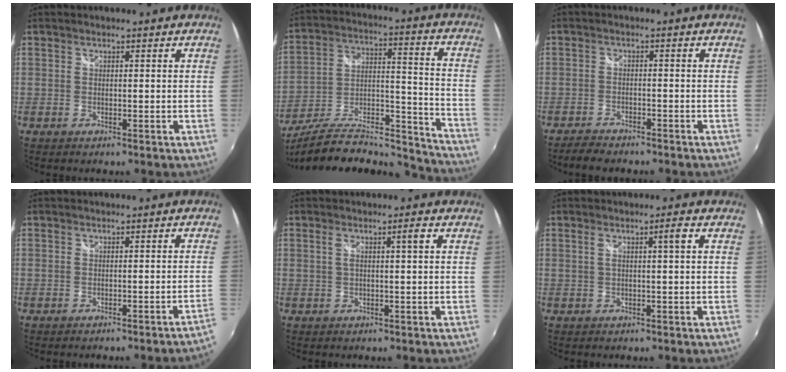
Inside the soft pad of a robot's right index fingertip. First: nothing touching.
{"total": 24.3, "force": [-21.4, 5.6, 10.0], "torque": [-0.159, -0.001, -0.317]}
{"total": 4.6, "force": [-4.1, 1.4, 1.4], "torque": [-0.048, -0.002, -0.072]}
{"total": 2.3, "force": [-2.0, -0.4, 1.1], "torque": [-0.025, -0.002, -0.026]}
{"total": 2.1, "force": [0.2, -0.2, 2.1], "torque": [-0.034, 0.005, 0.004]}
{"total": 2.1, "force": [0.2, -0.3, 2.0], "torque": [-0.031, 0.004, 0.002]}